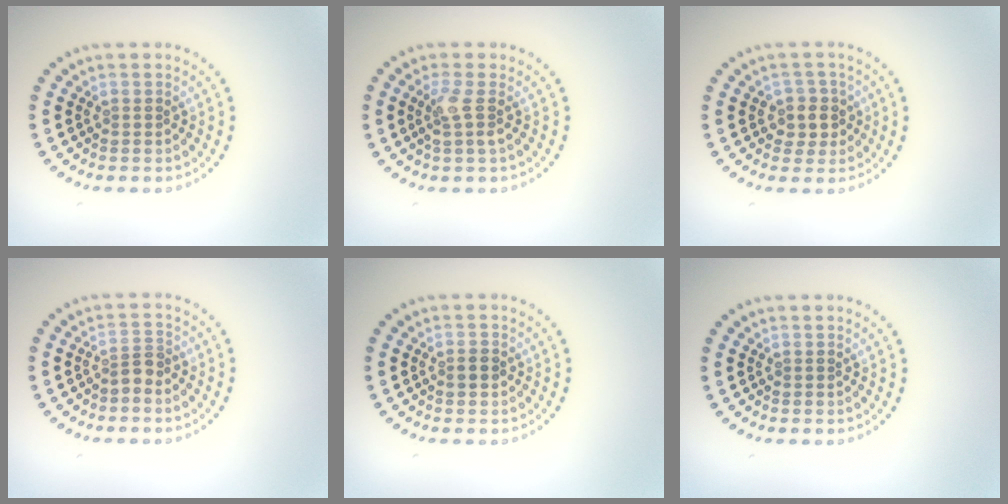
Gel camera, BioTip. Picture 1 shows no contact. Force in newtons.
{"total": 2.0, "press": 1.6, "slide": 1.2}
{"total": 2.4, "press": 2.1, "slide": 1.2}
{"total": 1.6, "press": 1.3, "slide": 1.0}
{"total": 1.3, "press": 1.2, "slide": 0.2}
{"total": 0.0}